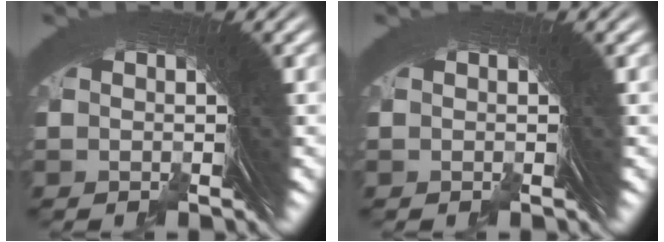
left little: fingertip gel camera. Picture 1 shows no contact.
{"total": 0.0}